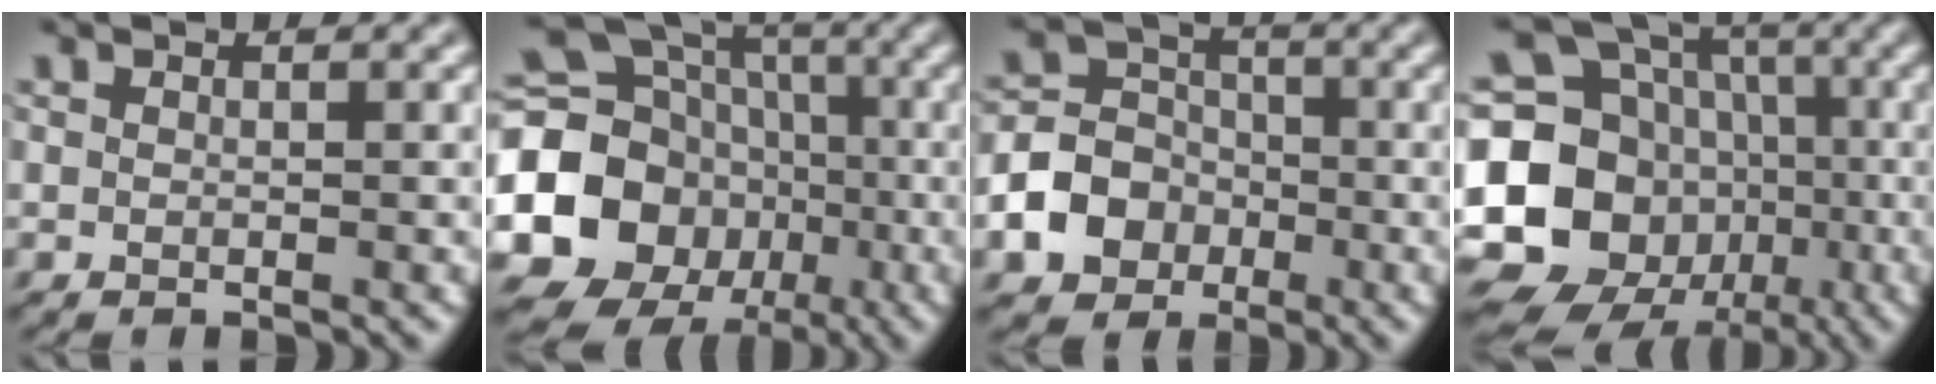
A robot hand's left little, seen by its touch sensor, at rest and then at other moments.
{"total": 18.8, "force": [-3.2, 16.7, 7.8], "torque": [-0.179, 0.003, -0.093]}
{"total": 6.0, "force": [-2.4, 5.0, 2.3], "torque": [-0.033, 0.004, -0.068]}
{"total": 18.7, "force": [-4.5, 16.4, 7.7], "torque": [-0.185, 0.018, -0.106]}